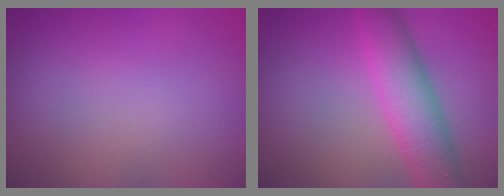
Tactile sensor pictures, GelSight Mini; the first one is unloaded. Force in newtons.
{"total": 5.5, "press": 5.5, "slide": 0.1}